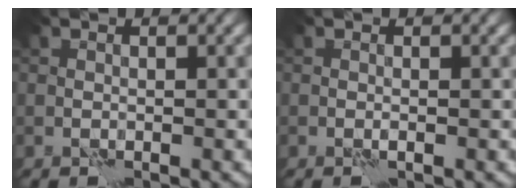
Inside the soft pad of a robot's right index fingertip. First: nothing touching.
{"total": 0.0}